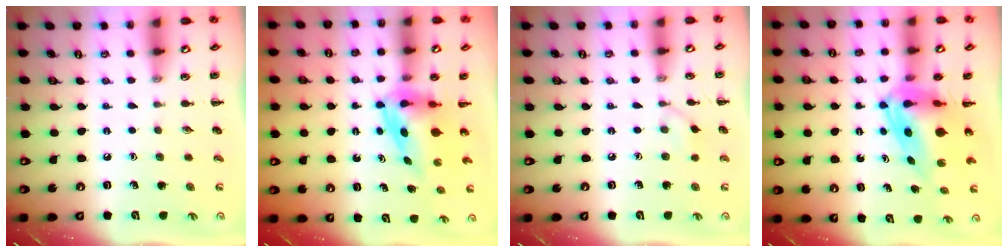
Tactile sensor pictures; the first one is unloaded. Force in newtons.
{"total": 4.0, "press": 3.9, "slide": 0.7}
{"total": 5.6, "press": 5.4, "slide": 1.6}
{"total": 9.3, "press": 8.9, "slide": 2.6}